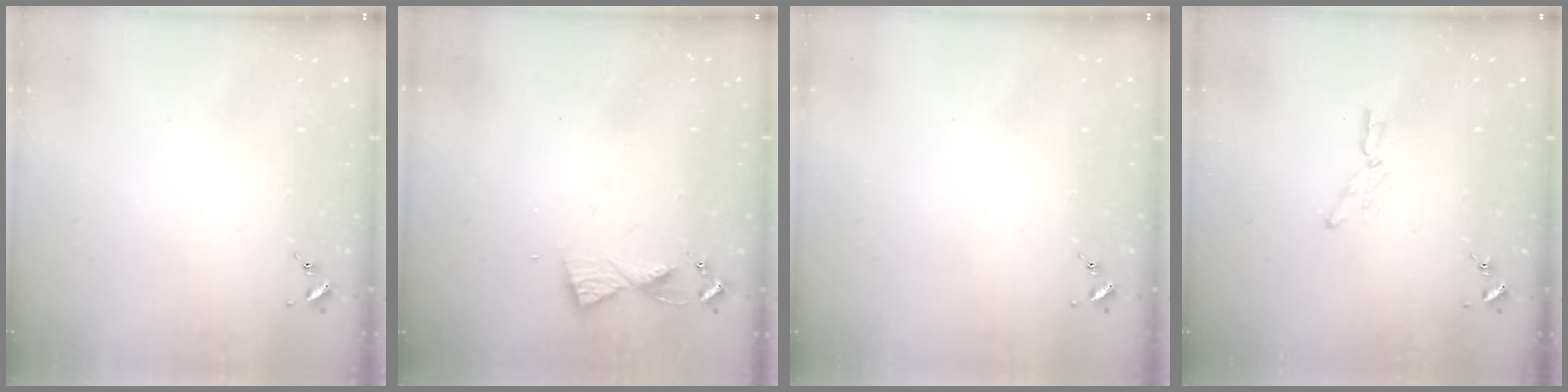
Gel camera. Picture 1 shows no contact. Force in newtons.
{"total": 5.5, "press": 5.4, "slide": 0.6}
{"total": 0.0}
{"total": 6.9, "press": 6.9, "slide": 0.4}